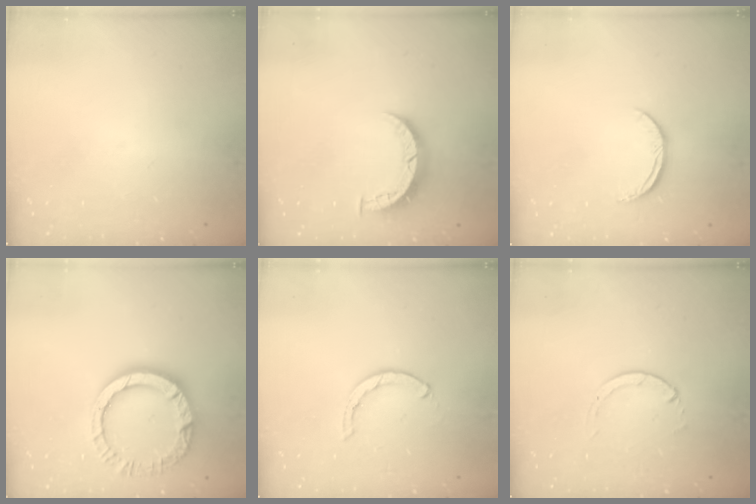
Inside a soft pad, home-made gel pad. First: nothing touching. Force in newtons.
{"total": 5.1, "press": 5.1, "slide": 0.5}
{"total": 6.2, "press": 6.1, "slide": 0.7}
{"total": 11.7, "press": 11.7, "slide": 1.2}
{"total": 1.6, "press": 1.5, "slide": 0.4}
{"total": 1.3, "press": 1.3, "slide": 0.2}